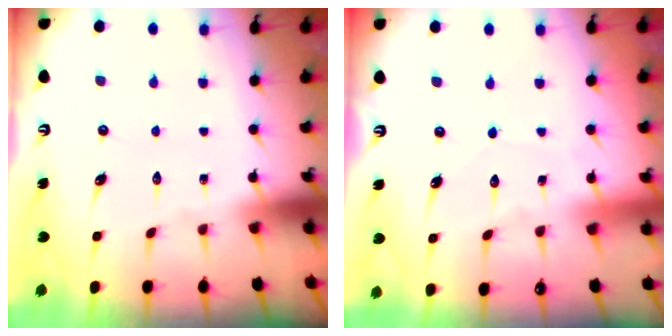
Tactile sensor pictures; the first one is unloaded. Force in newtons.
{"total": 3.7, "press": 3.7, "slide": 0.4}